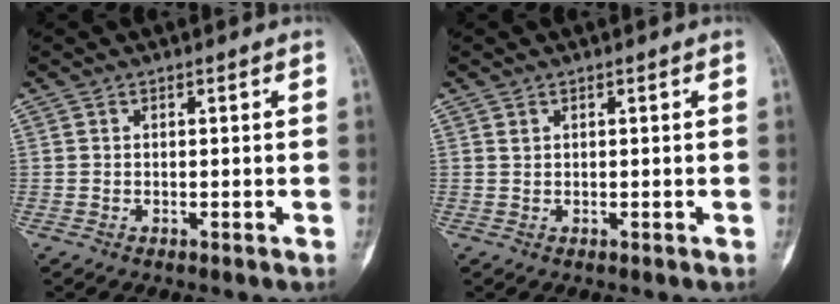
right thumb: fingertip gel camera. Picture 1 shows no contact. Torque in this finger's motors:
{"motor_torque": [0.17, 0.02, 0.02, -0.10, -0.05]}